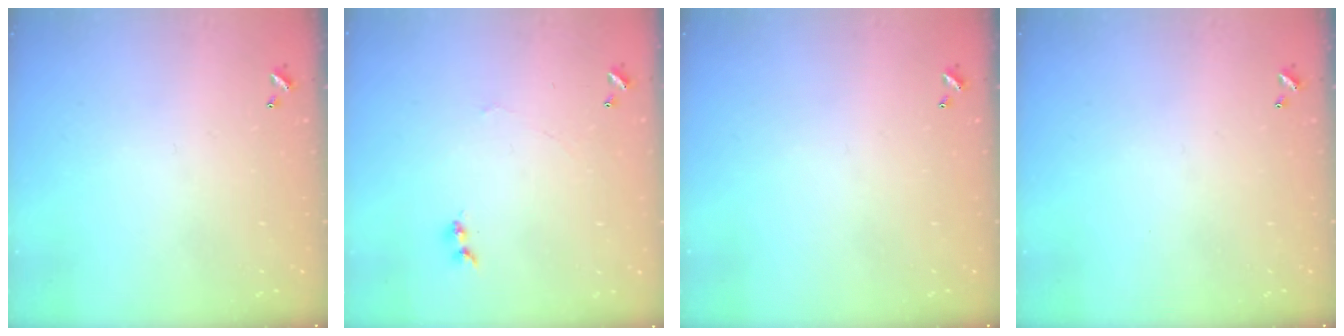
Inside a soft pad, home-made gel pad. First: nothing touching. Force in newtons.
{"total": 1.2, "press": 1.1, "slide": 0.3}
{"total": 0.0}
{"total": 0.0}